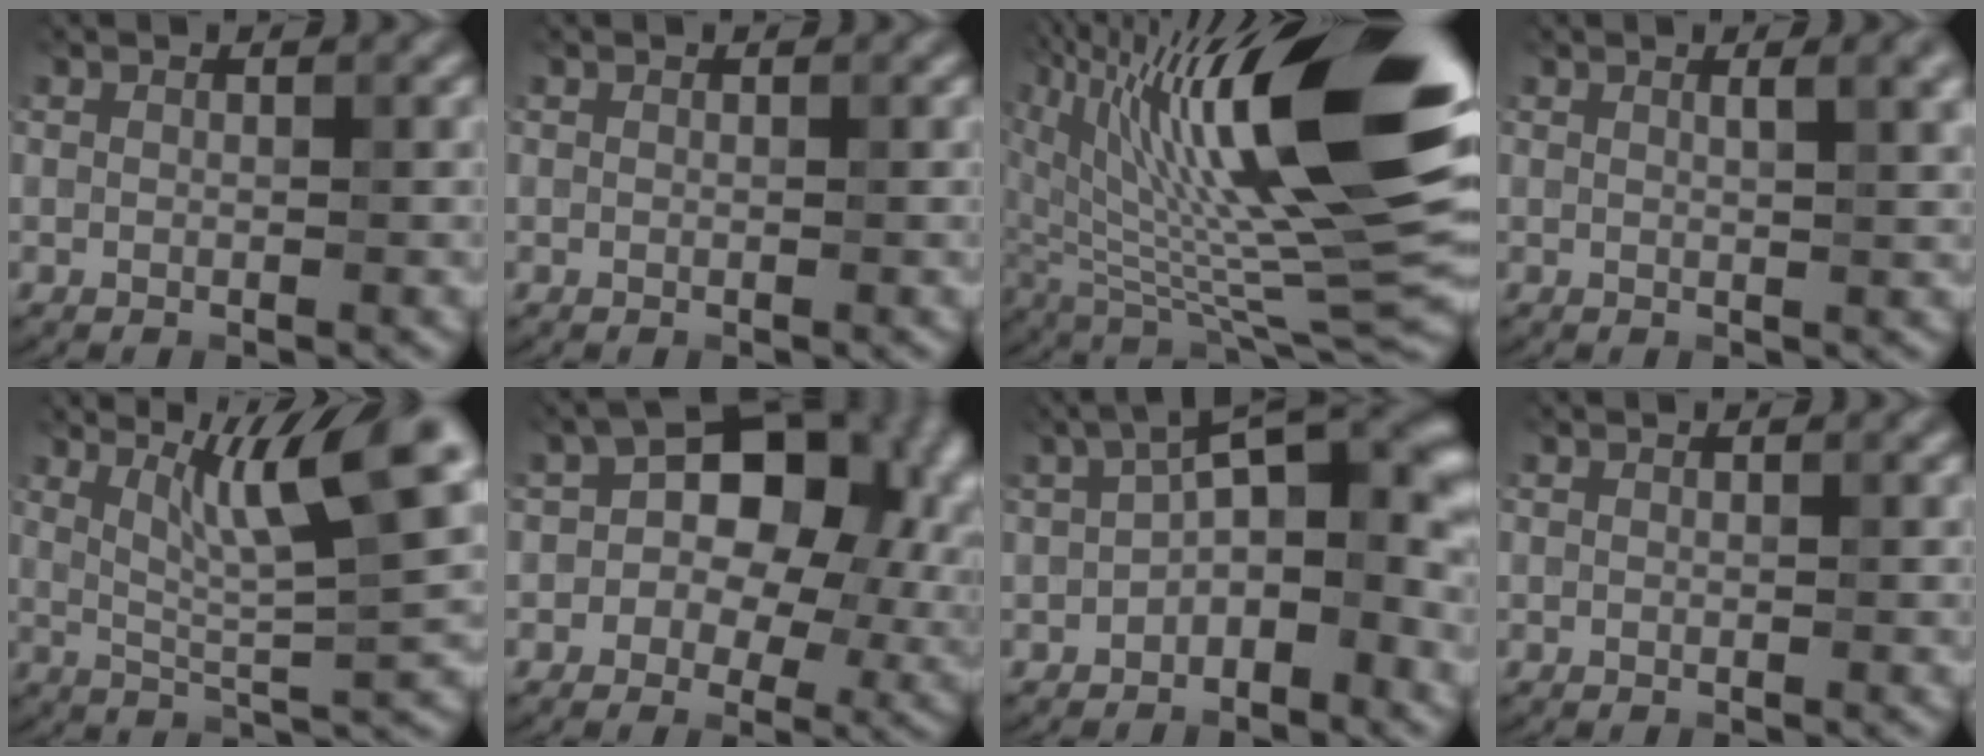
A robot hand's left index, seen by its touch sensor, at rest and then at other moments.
{"total": 0.0}
{"total": 16.9, "force": [4.6, 5.0, 15.5], "torque": [-0.267, 0.019, 0.109]}
{"total": 2.7, "force": [1.1, 0.7, 2.4], "torque": [-0.024, 0.018, 0.018]}
{"total": 7.0, "force": [2.9, 0.6, 6.4], "torque": [-0.115, 0.010, 0.081]}
{"total": 10.2, "force": [1.1, 6.8, 7.6], "torque": [-0.078, 0.029, 0.027]}
{"total": 5.9, "force": [-0.6, 2.0, 5.5], "torque": [-0.095, 0.026, 0.003]}
{"total": 0.0}